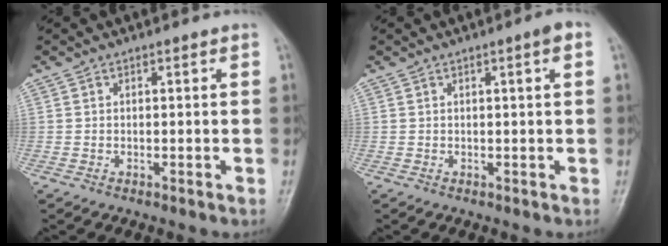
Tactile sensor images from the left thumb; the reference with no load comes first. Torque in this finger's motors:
{"motor_torque": [-0.03, 0.03, 0.03, -0.23, 0.03]}